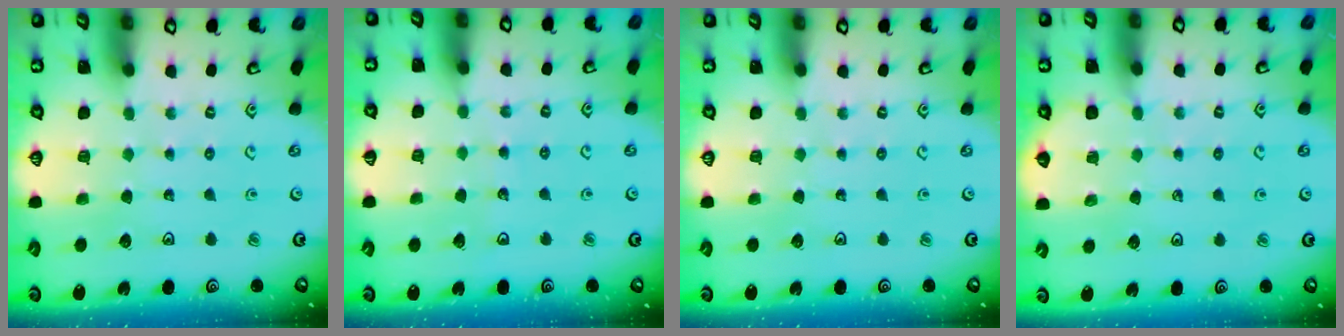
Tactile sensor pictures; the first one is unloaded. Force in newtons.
{"total": 3.4, "press": 3.4, "slide": 0.3}
{"total": 0.0}
{"total": 2.3, "press": 2.2, "slide": 0.4}